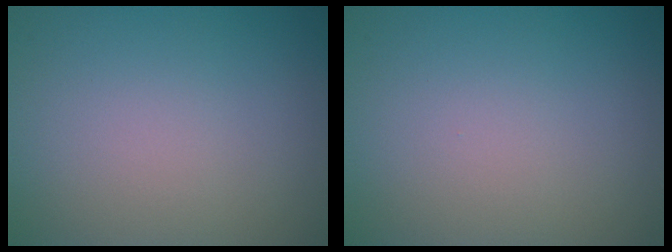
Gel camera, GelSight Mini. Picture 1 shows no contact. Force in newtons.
{"total": 0.0}